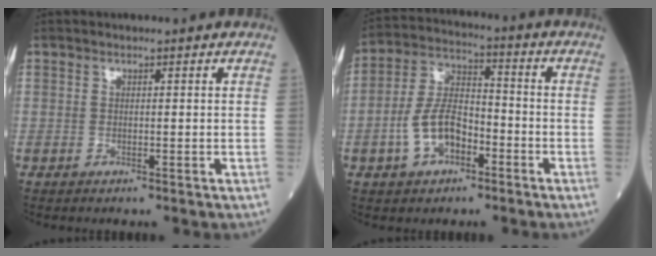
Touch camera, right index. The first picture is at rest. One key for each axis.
{"total": 9.2, "fx": -3.6, "fy": 5.1, "fz": 6.8, "tx": -0.153, "ty": 0.016, "tz": -0.067}